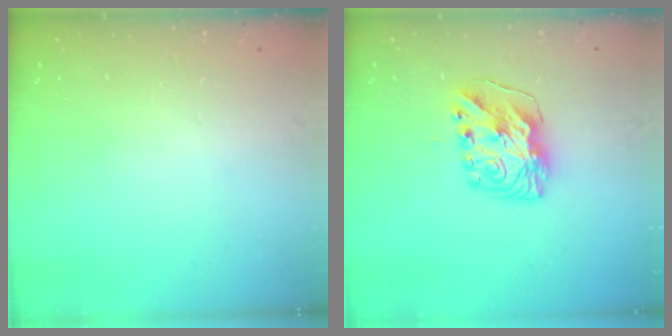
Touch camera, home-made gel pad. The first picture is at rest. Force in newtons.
{"total": 10.9, "press": 10.9, "slide": 0.5}